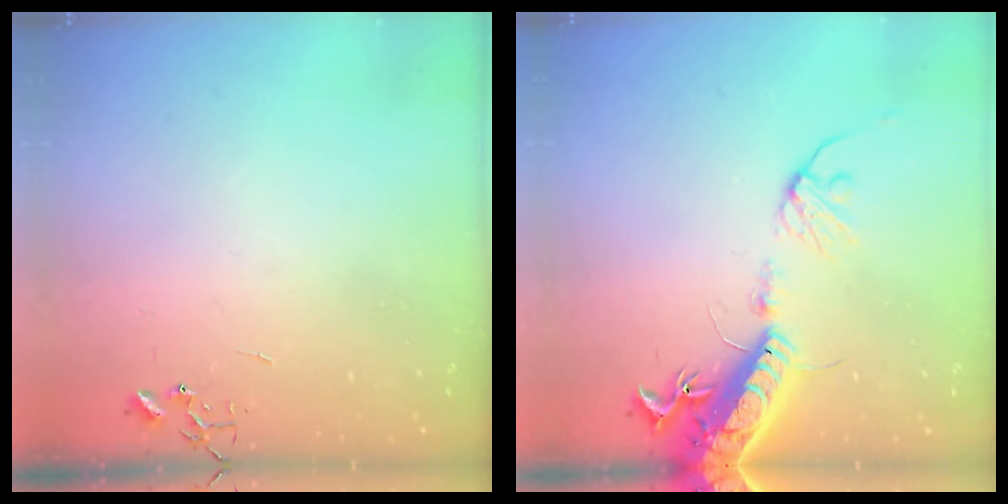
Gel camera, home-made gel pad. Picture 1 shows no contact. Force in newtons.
{"total": 16.6, "press": 16.2, "slide": 3.8}